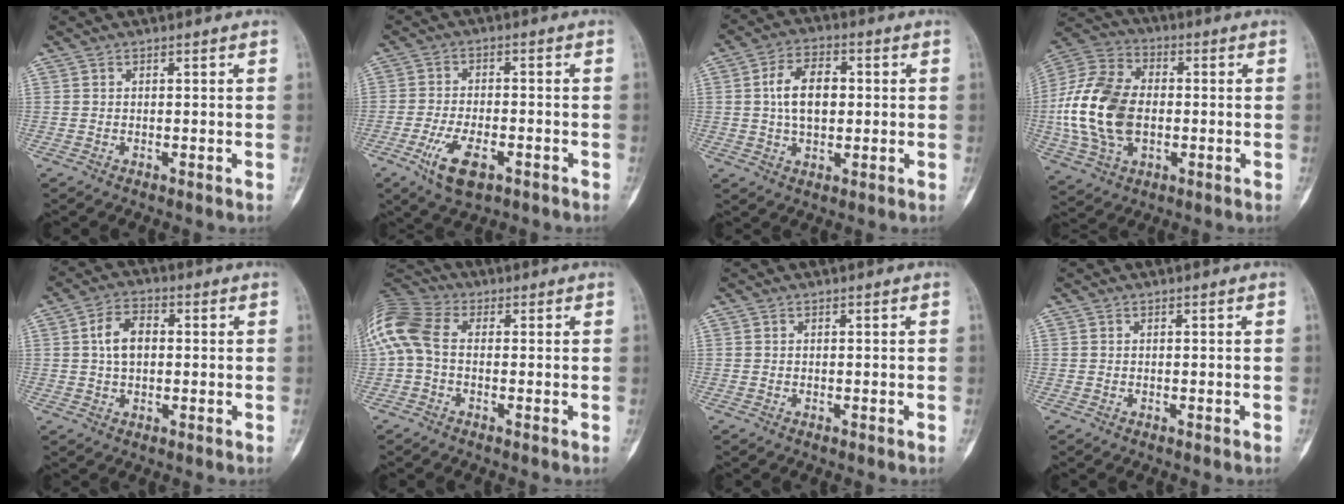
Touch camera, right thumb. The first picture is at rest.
{"total": 8.2, "force": [-4.0, 3.7, 6.2], "torque": [-0.122, 0.010, -0.067]}
{"total": 9.3, "force": [0.9, 5.7, 7.3], "torque": [-0.117, 0.011, 0.013]}
{"total": 18.6, "force": [-1.2, 12.2, 14.0], "torque": [-0.278, 0.016, -0.021]}
{"total": 6.4, "force": [0.7, 4.1, 4.9], "torque": [-0.084, 0.013, 0.007]}
{"total": 12.4, "force": [0.6, 8.2, 9.3], "torque": [-0.219, 0.027, -0.001]}
{"total": 0.0}
{"total": 0.0}